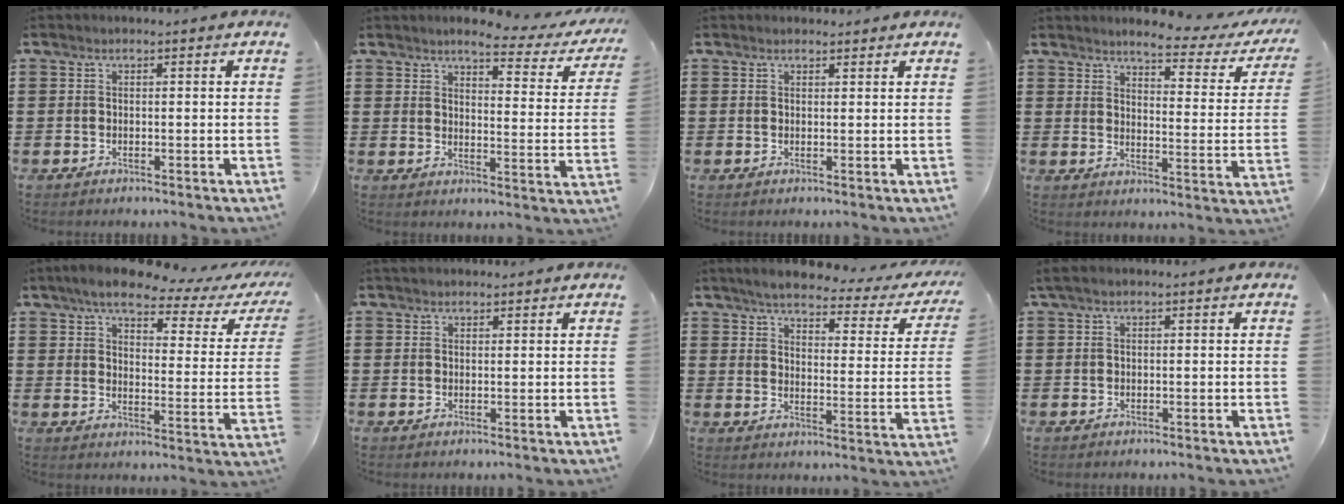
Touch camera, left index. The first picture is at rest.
{"total": 4.2, "force": [3.6, 0.2, 2.2], "torque": [-0.043, -0.025, 0.053]}
{"total": 1.0, "force": [0.9, 0.4, -0.1], "torque": [-0.002, 0.001, 0.019]}
{"total": 3.9, "force": [3.6, -0.2, 1.6], "torque": [-0.042, -0.025, 0.055]}
{"total": 6.5, "force": [5.1, 1.1, 3.8], "torque": [-0.091, -0.022, 0.082]}
{"total": 1.1, "force": [1.0, 0.5, 0.1], "torque": [-0.004, 0.003, 0.020]}
{"total": 3.9, "force": [3.6, 0.2, 1.6], "torque": [-0.055, -0.024, 0.055]}
{"total": 0.7, "force": [0.3, 0.2, 0.6], "torque": [-0.013, 0.001, 0.005]}